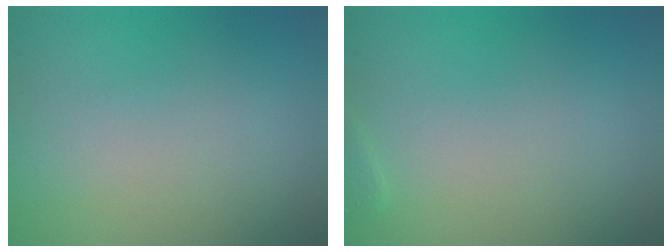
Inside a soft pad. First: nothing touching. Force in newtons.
{"total": 0.5, "press": 0.5, "slide": 0.0}